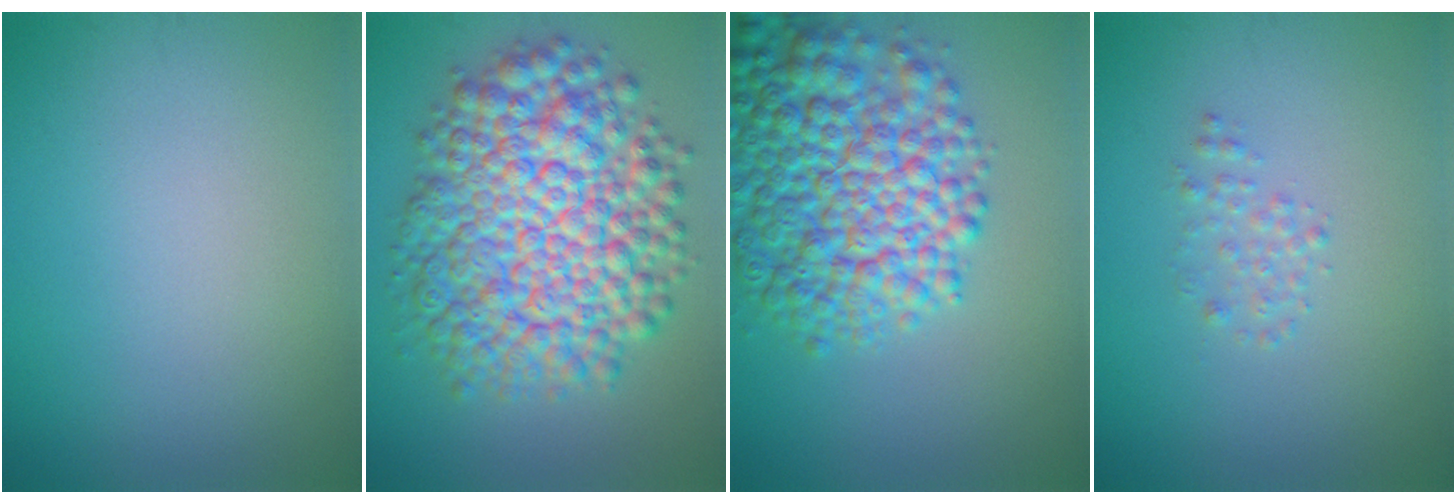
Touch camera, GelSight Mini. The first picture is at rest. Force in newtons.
{"total": 11.6, "press": 11.6, "slide": 0.3}
{"total": 9.3, "press": 9.3, "slide": 0.2}
{"total": 1.1, "press": 1.1, "slide": 0.1}